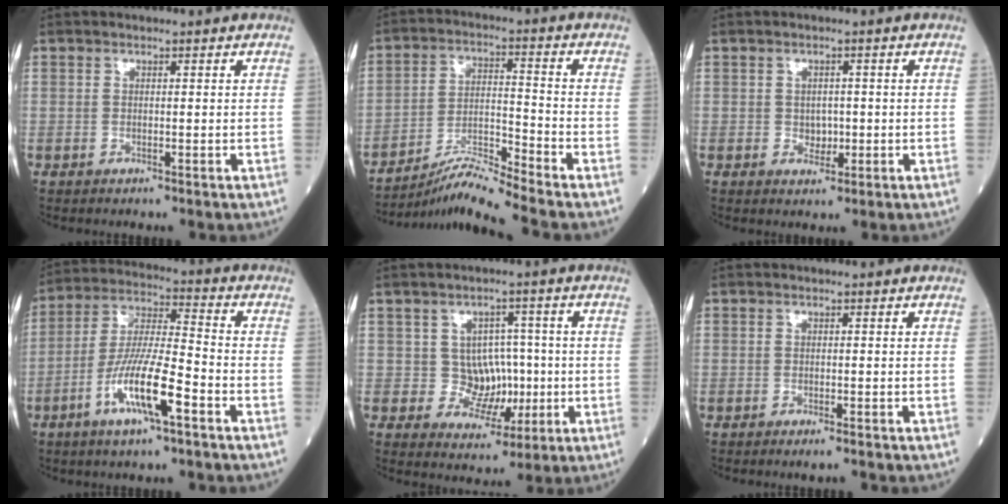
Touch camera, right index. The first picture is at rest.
{"total": 8.5, "force": [-7.7, -2.4, 2.6], "torque": [-0.054, -0.006, -0.141]}
{"total": 2.2, "force": [-0.4, 1.8, 1.3], "torque": [-0.015, 0.003, -0.003]}
{"total": 12.1, "force": [-5.4, 1.4, 10.7], "torque": [-0.209, -0.007, -0.103]}
{"total": 6.0, "force": [-0.2, 5.5, 2.5], "torque": [-0.022, 0.018, 0.005]}
{"total": 2.0, "force": [-1.7, 0.1, 1.0], "torque": [-0.011, -0.004, -0.022]}